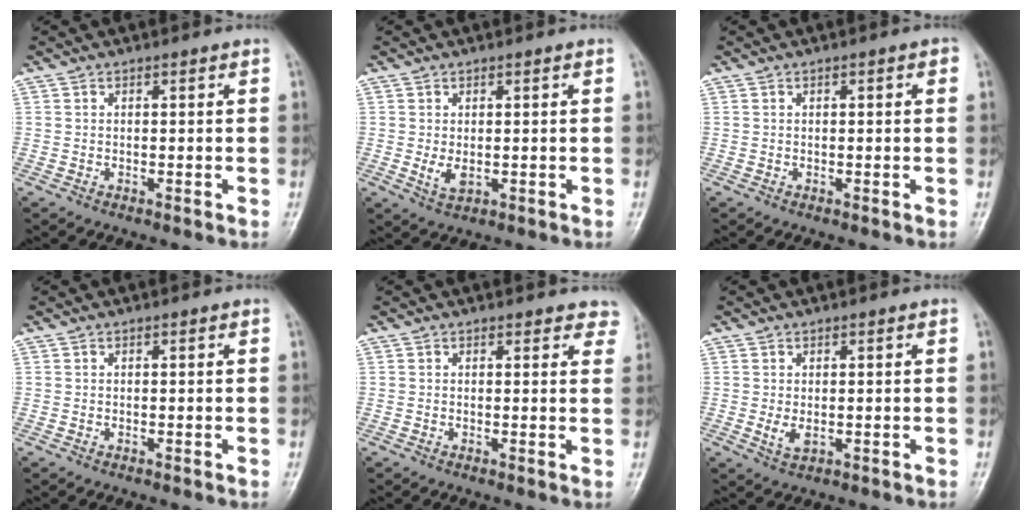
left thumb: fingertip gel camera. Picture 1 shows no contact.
{"total": 3.1, "force": [-0.2, 1.7, 2.6], "torque": [-0.047, -0.003, 0.001]}
{"total": 1.7, "force": [0.4, 0.6, 1.5], "torque": [-0.019, 0.004, 0.002]}
{"total": 0.0}
{"total": 4.0, "force": [3.4, 1.8, 0.8], "torque": [0.029, -0.012, 0.020]}
{"total": 2.8, "force": [-0.2, 1.6, 2.4], "torque": [-0.045, -0.003, 0.001]}